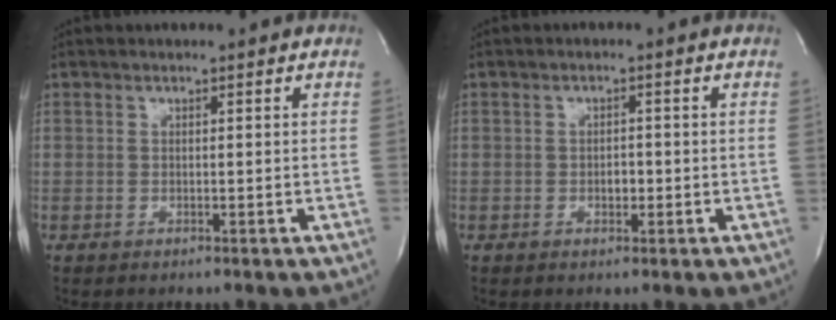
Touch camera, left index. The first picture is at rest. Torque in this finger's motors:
{"motor_torque": [0.26, -0.16, 0.01, 0.01]}